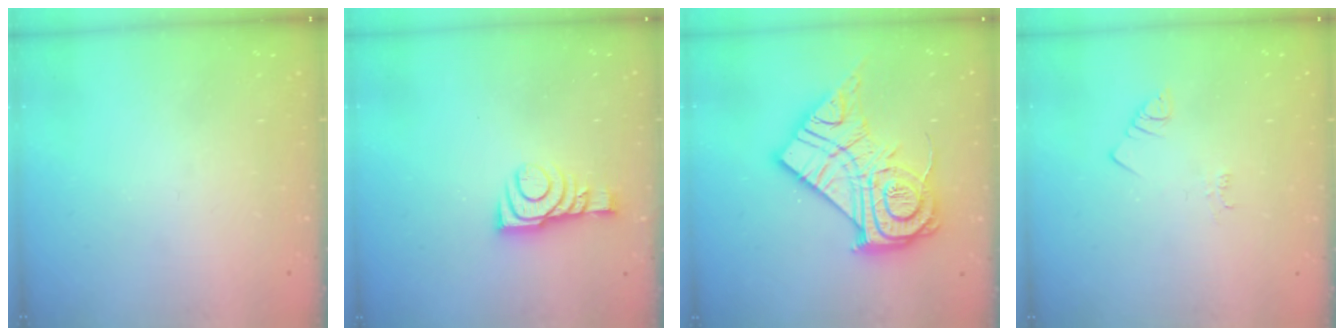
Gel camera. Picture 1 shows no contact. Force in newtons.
{"total": 9.1, "press": 9.1, "slide": 0.4}
{"total": 23.3, "press": 23.3, "slide": 1.7}
{"total": 1.4, "press": 1.4, "slide": 0.3}